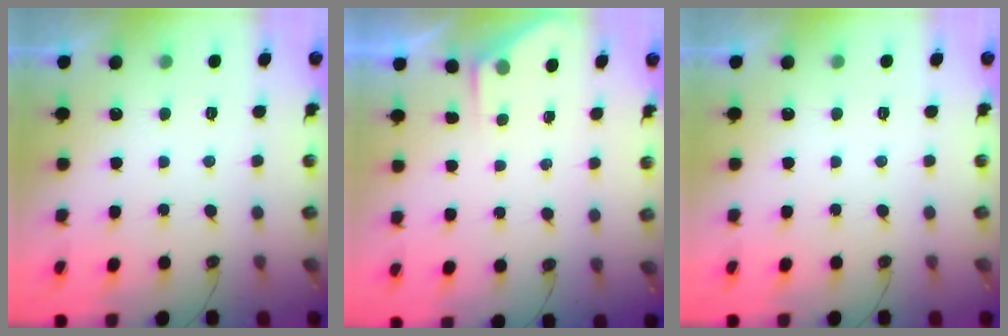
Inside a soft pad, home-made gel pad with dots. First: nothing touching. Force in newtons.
{"total": 2.4, "press": 2.3, "slide": 0.4}
{"total": 0.0}